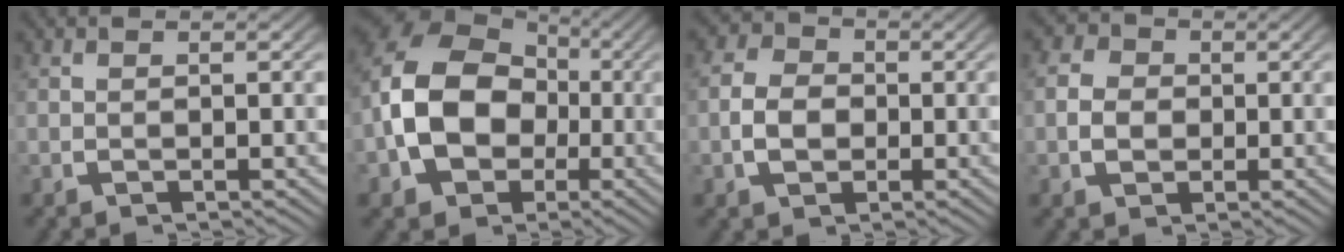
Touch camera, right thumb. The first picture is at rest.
{"total": 12.3, "force": [-0.6, 9.6, 7.6], "torque": [-0.185, -0.047, 0.011]}
{"total": 4.8, "force": [-0.3, 3.9, 2.7], "torque": [-0.048, -0.009, -0.006]}
{"total": 4.1, "force": [0.1, 3.6, 2.0], "torque": [-0.037, -0.013, 0.004]}